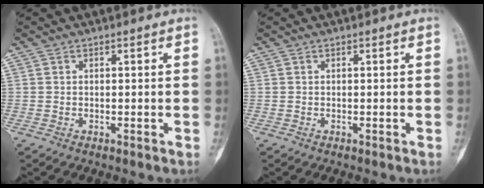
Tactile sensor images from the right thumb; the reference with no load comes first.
{"total": 0.0}